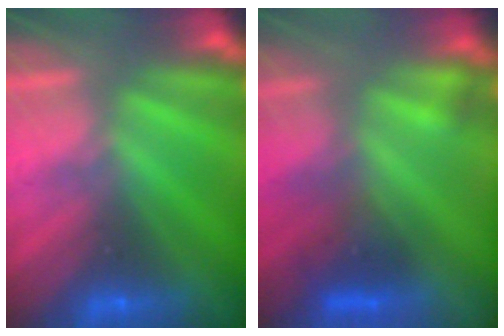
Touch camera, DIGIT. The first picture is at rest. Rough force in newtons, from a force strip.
{"total": 8.0}